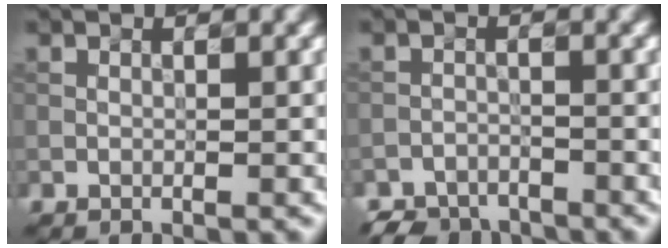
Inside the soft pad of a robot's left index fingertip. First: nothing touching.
{"total": 3.4, "force": [-3.2, 1.1, 0.3], "torque": [0.004, -0.001, -0.061]}